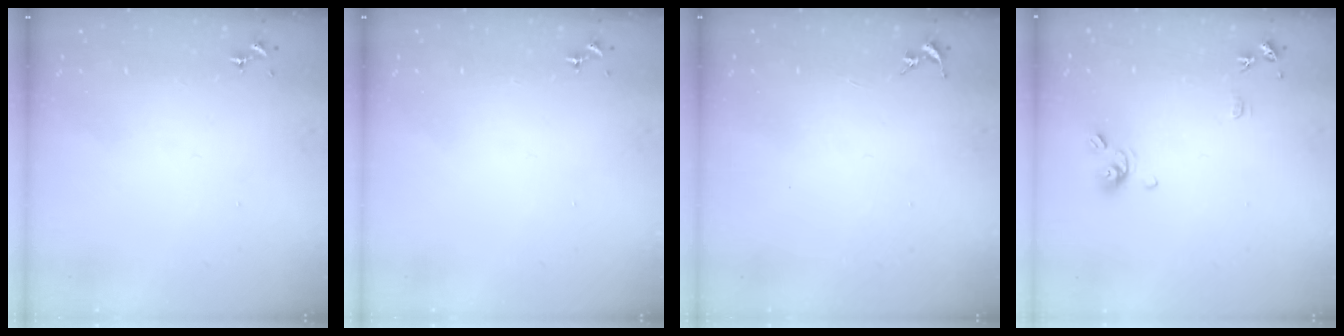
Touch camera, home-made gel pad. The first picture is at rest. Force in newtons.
{"total": 0.0}
{"total": 0.0}
{"total": 9.4, "press": 9.4, "slide": 0.9}